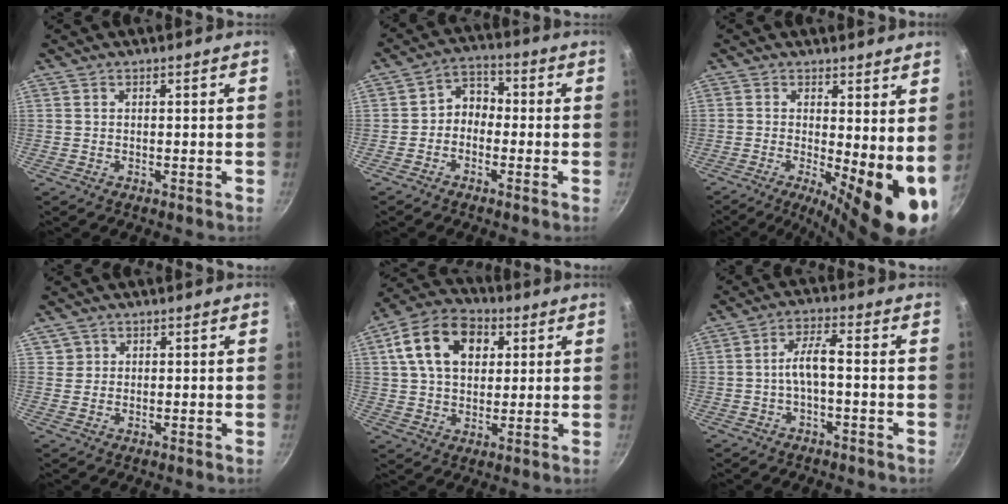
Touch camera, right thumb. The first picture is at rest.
{"total": 5.0, "force": [-1.3, 4.0, 2.8], "torque": [-0.019, 0.030, -0.036]}
{"total": 13.3, "force": [-0.8, 4.5, 12.5], "torque": [-0.147, -0.021, -0.007]}
{"total": 2.0, "force": [0.7, 1.9, 0.1], "torque": [0.016, 0.007, 0.008]}
{"total": 15.4, "force": [4.9, 10.6, 10.0], "torque": [-0.155, 0.011, 0.069]}
{"total": 5.3, "force": [-1.3, 1.7, 4.9], "torque": [-0.099, 0.031, -0.028]}